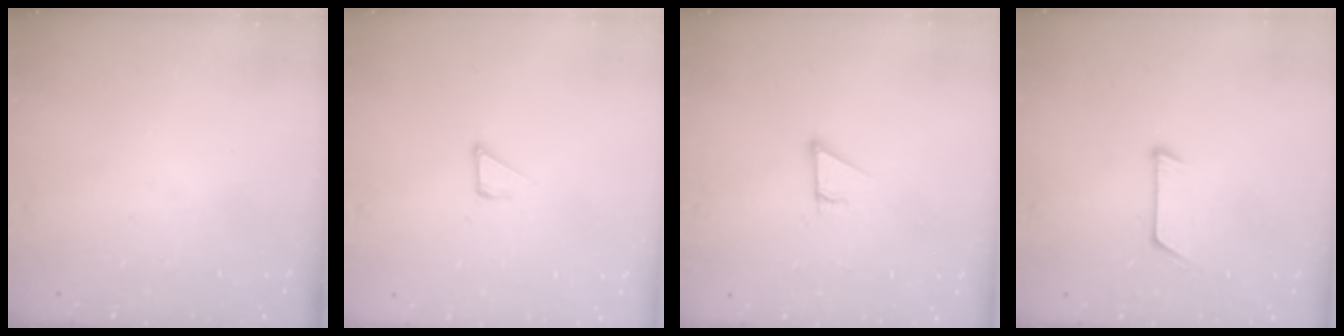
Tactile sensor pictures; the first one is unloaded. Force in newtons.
{"total": 3.1, "press": 3.1, "slide": 0.2}
{"total": 2.9, "press": 2.9, "slide": 0.1}
{"total": 6.3, "press": 6.3, "slide": 0.5}